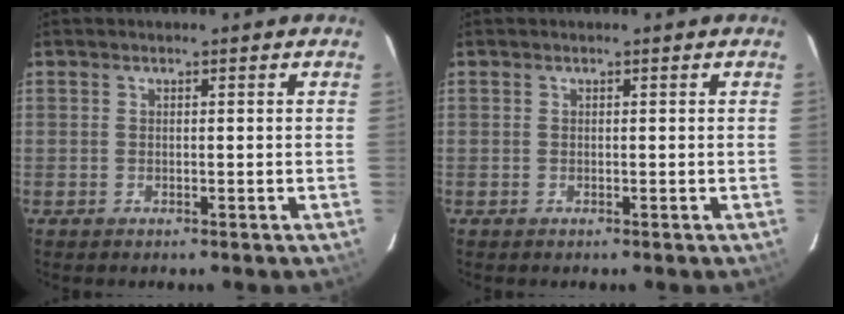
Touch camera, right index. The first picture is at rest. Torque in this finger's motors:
{"motor_torque": [0.00, 0.00, 0.02, 0.00]}